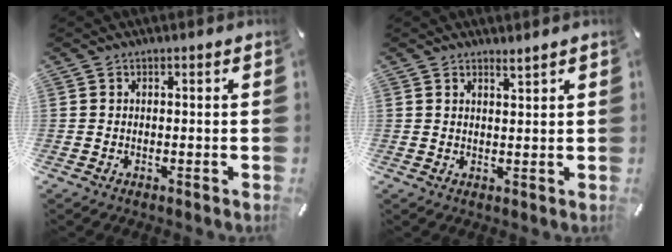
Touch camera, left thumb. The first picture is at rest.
{"total": 2.1, "force": [1.9, 0.2, 0.8], "torque": [-0.017, -0.008, 0.035]}